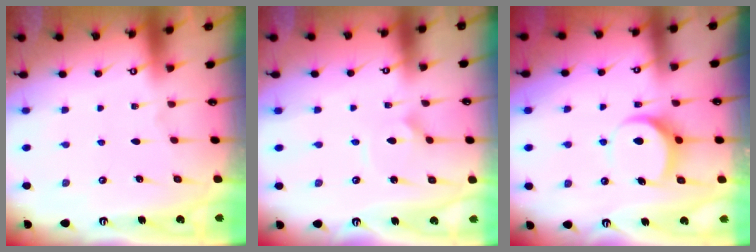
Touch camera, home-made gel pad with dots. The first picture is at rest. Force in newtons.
{"total": 3.2, "press": 3.1, "slide": 0.3}
{"total": 8.7, "press": 8.6, "slide": 0.8}